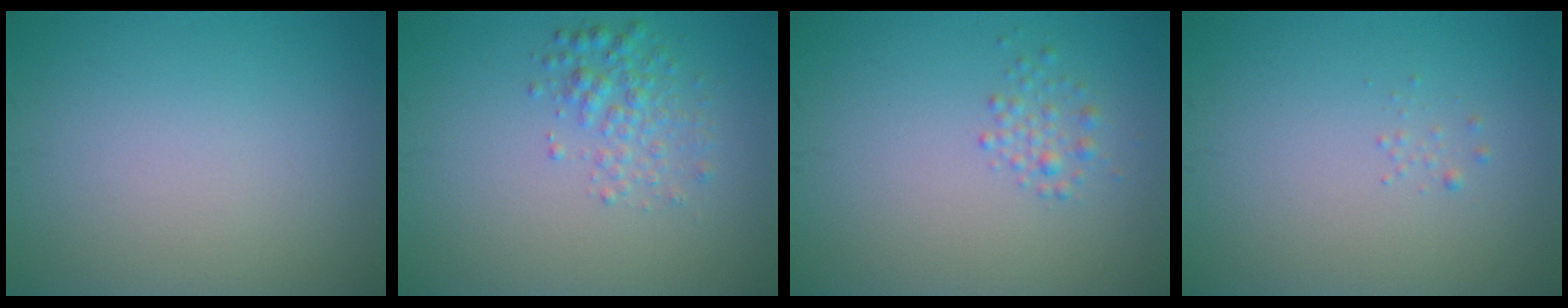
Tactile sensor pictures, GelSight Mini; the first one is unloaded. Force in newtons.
{"total": 2.4, "press": 2.4, "slide": 0.1}
{"total": 1.4, "press": 1.4, "slide": 0.1}
{"total": 0.7, "press": 0.7, "slide": 0.1}